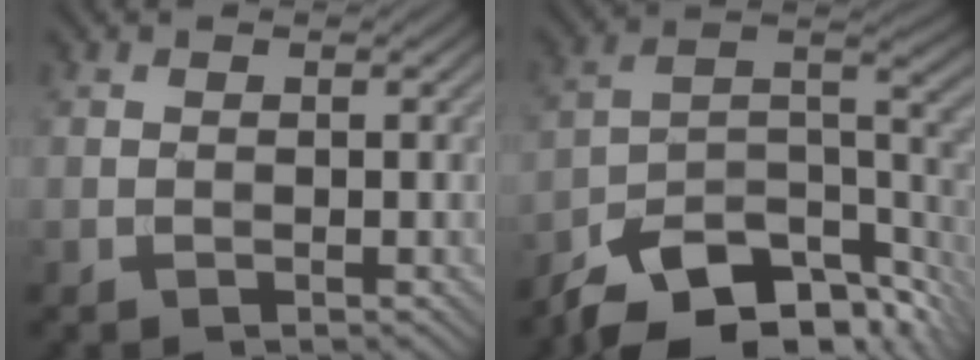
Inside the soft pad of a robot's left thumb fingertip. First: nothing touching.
{"total": 14.3, "force": [-10.8, 5.5, 7.6], "torque": [-0.141, -0.010, -0.174]}